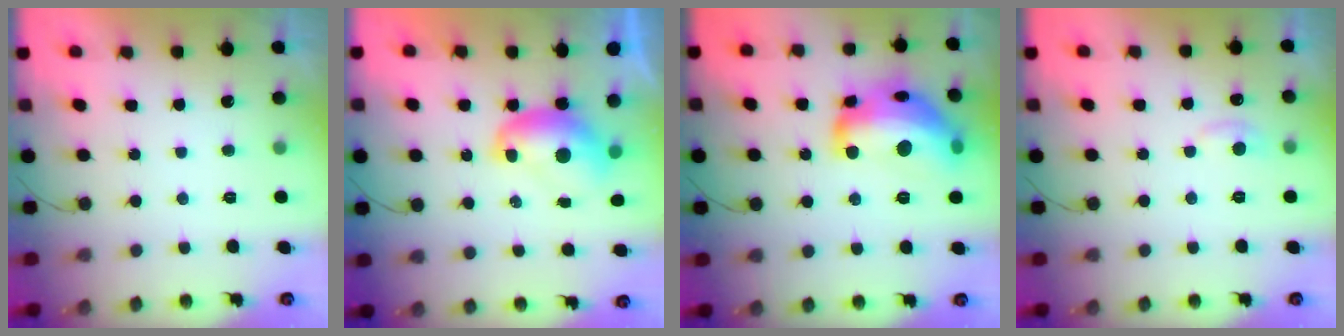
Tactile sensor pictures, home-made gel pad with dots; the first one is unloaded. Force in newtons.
{"total": 8.3, "press": 8.3, "slide": 0.4}
{"total": 21.7, "press": 21.6, "slide": 1.1}
{"total": 5.4, "press": 5.4, "slide": 0.7}